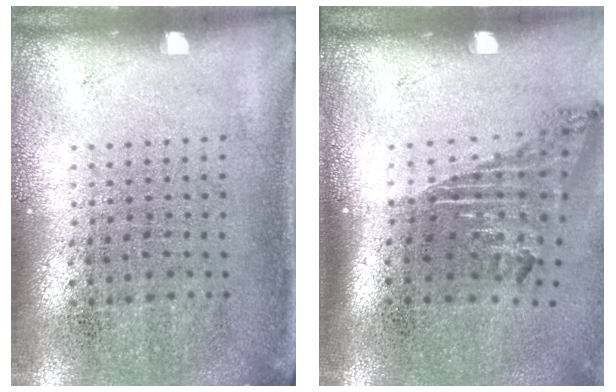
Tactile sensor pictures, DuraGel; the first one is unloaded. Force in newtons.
{"total": 1.7, "press": 1.1, "slide": 1.3}